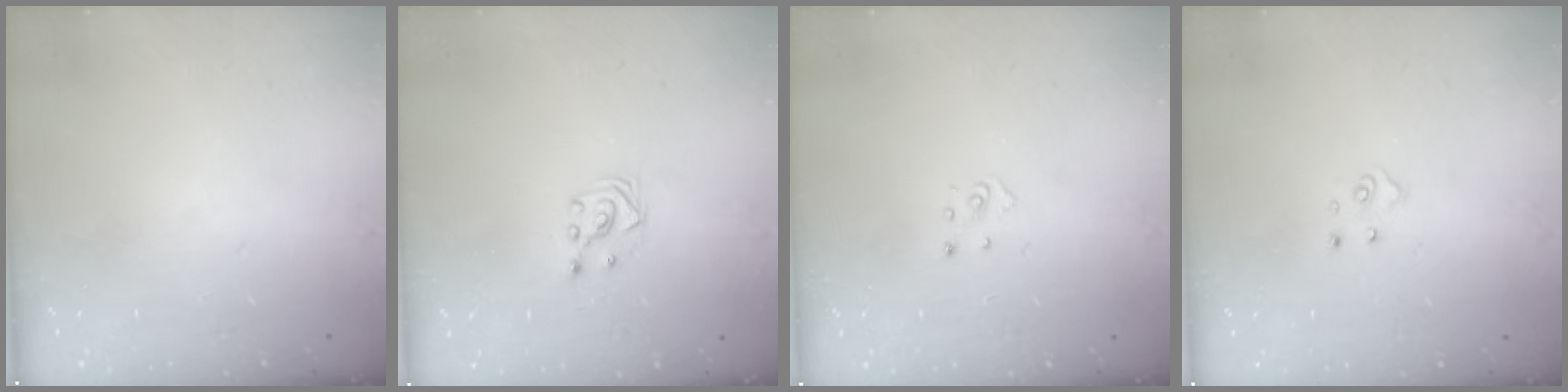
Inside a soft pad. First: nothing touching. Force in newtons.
{"total": 2.9, "press": 2.9, "slide": 0.3}
{"total": 2.8, "press": 2.8, "slide": 0.3}
{"total": 4.3, "press": 4.3, "slide": 0.4}